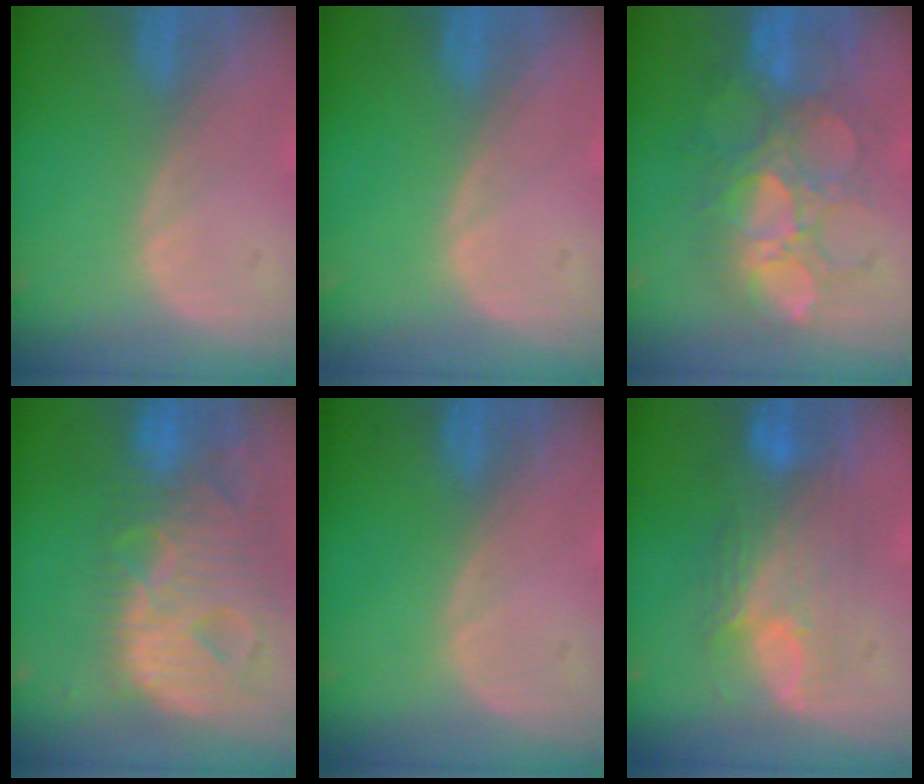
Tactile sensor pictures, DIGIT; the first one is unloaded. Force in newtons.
{"total": 0.0}
{"total": 10.3, "press": 9.7, "slide": 3.7}
{"total": 13.4, "press": 11.4, "slide": 7.0}
{"total": 0.0}
{"total": 8.3, "press": 7.9, "slide": 2.3}